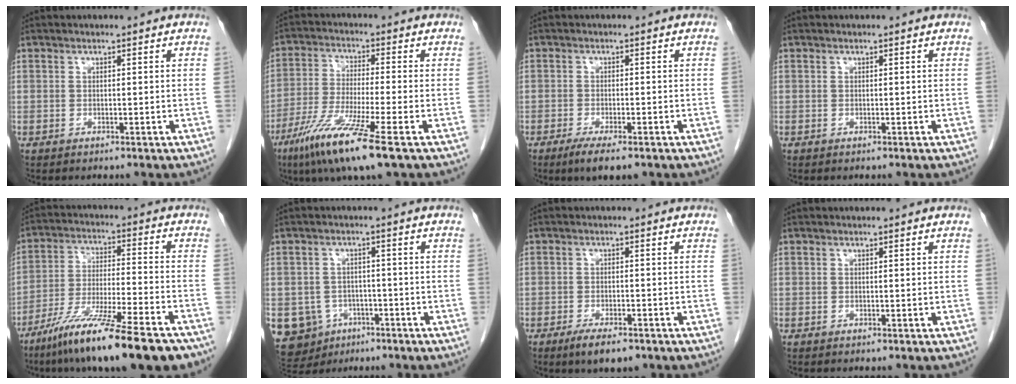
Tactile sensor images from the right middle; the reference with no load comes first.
{"total": 11.9, "force": [-6.7, -0.3, 9.8], "torque": [-0.198, -0.037, -0.124]}
{"total": 4.8, "force": [-3.2, 0.9, 3.5], "torque": [-0.060, -0.012, -0.047]}
{"total": 0.0}
{"total": 18.9, "force": [-13.6, 1.4, 13.0], "torque": [-0.193, -0.038, -0.230]}
{"total": 9.0, "force": [-3.8, 7.9, 2.0], "torque": [-0.056, 0.011, -0.046]}
{"total": 4.8, "force": [-3.3, 1.3, 3.3], "torque": [-0.061, -0.008, -0.048]}
{"total": 0.0}